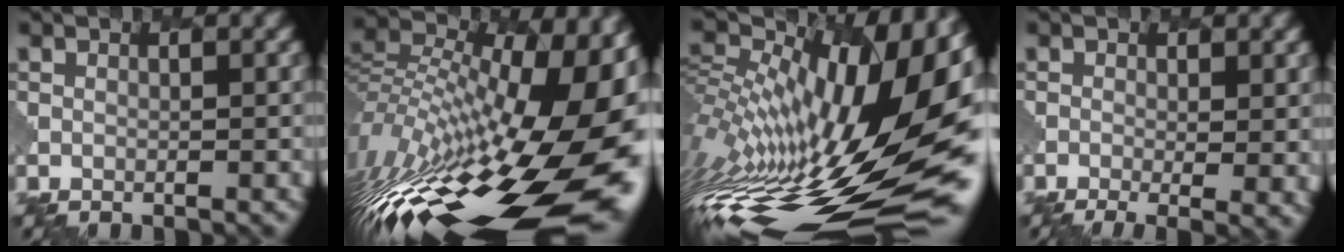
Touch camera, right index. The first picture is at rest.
{"total": 19.8, "force": [-3.9, 9.2, 17.0], "torque": [-0.289, -0.025, -0.057]}
{"total": 16.8, "force": [1.6, 6.9, 15.2], "torque": [-0.262, 0.001, 0.015]}
{"total": 5.2, "force": [-0.9, 2.0, 4.6], "torque": [-0.065, -0.005, -0.001]}